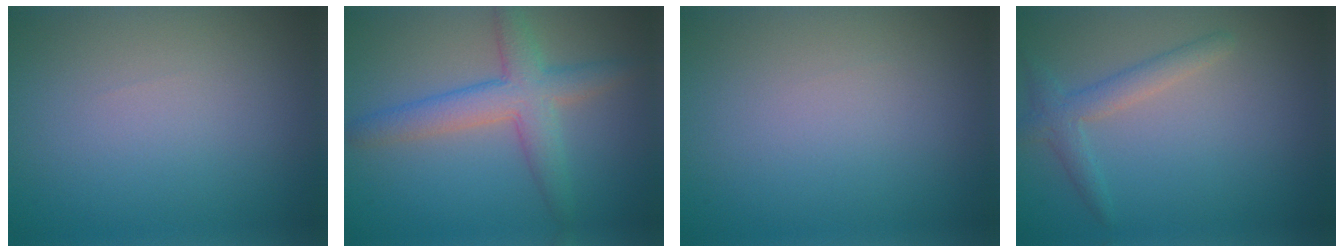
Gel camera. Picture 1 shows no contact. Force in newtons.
{"total": 4.7, "press": 4.7, "slide": 0.2}
{"total": 0.0}
{"total": 2.3, "press": 2.3, "slide": 0.1}